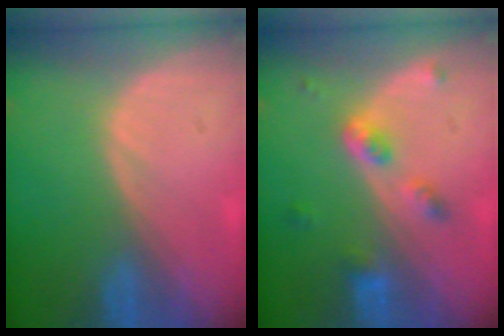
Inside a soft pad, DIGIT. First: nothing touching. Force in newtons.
{"total": 4.2, "press": 4.1, "slide": 0.8}